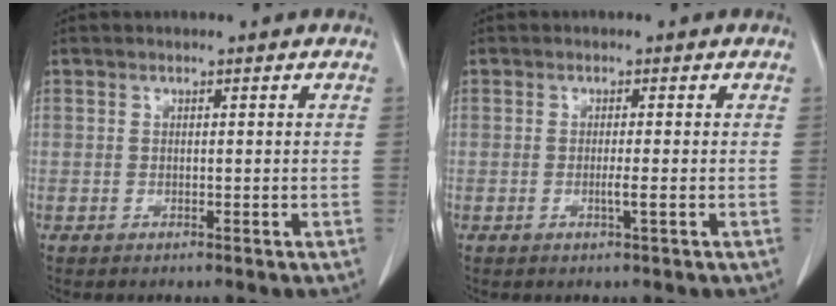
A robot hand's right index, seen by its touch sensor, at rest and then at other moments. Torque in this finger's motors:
{"motor_torque": [0.50, -0.33, 0.19, 0.05]}